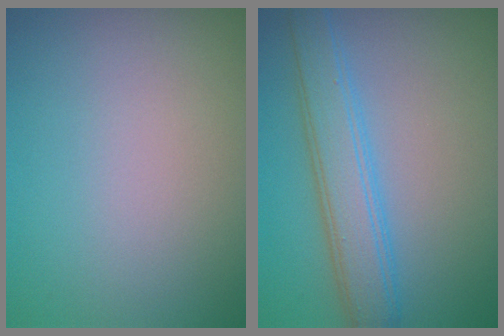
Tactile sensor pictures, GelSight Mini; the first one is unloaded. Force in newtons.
{"total": 4.6, "press": 4.6, "slide": 0.0}